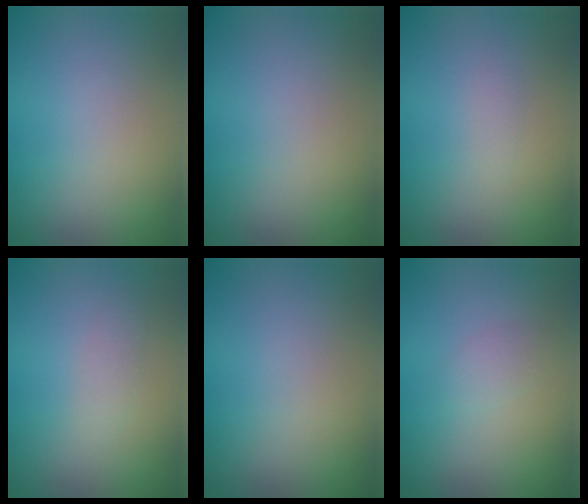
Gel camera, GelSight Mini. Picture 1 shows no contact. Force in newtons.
{"total": 0.0}
{"total": 0.6, "press": 0.6, "slide": 0.1}
{"total": 0.9, "press": 0.9, "slide": 0.0}
{"total": 0.0}
{"total": 1.2, "press": 1.2, "slide": 0.1}